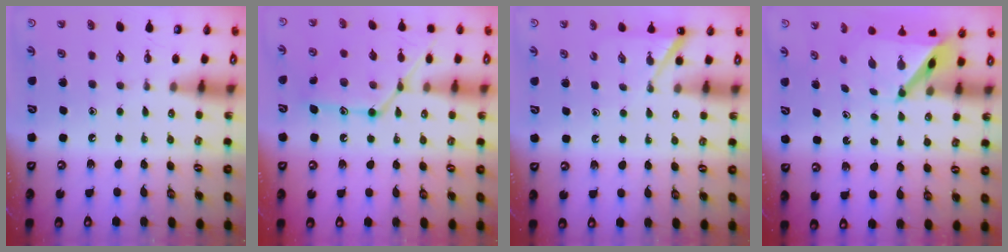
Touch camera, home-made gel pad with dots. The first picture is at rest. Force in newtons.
{"total": 15.5, "press": 15.5, "slide": 1.3}
{"total": 4.9, "press": 4.9, "slide": 0.4}
{"total": 5.1, "press": 5.1, "slide": 0.5}